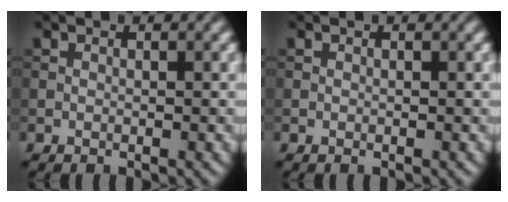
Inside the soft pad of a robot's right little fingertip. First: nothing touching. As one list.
[{"total": 0.0}]